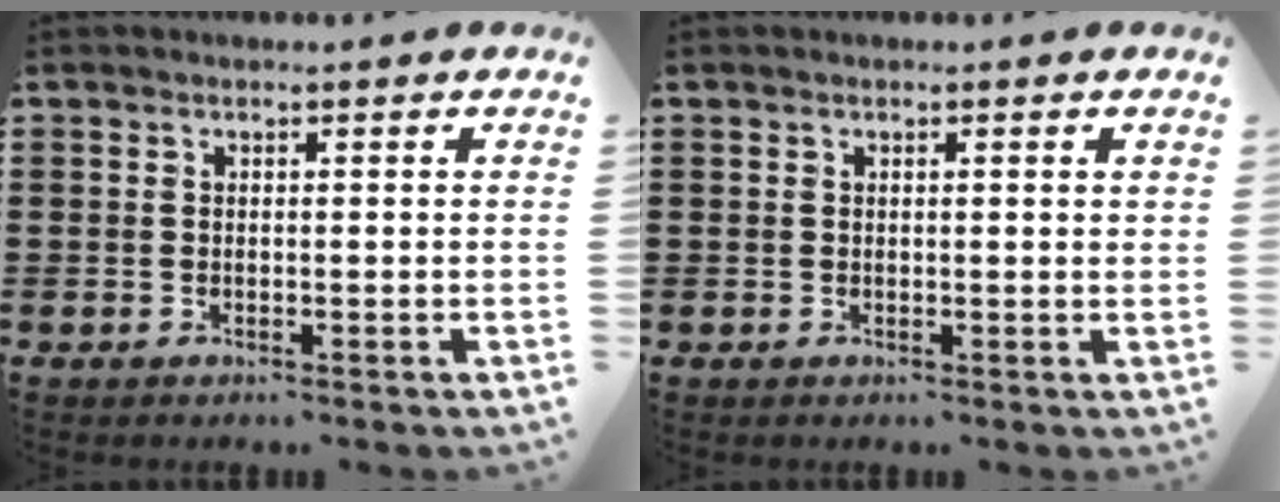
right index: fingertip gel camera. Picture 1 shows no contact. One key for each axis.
{"total": 0.7, "fx": 0.2, "fy": -0.1, "fz": 0.6, "tx": -0.011, "ty": 0.000, "tz": 0.004}